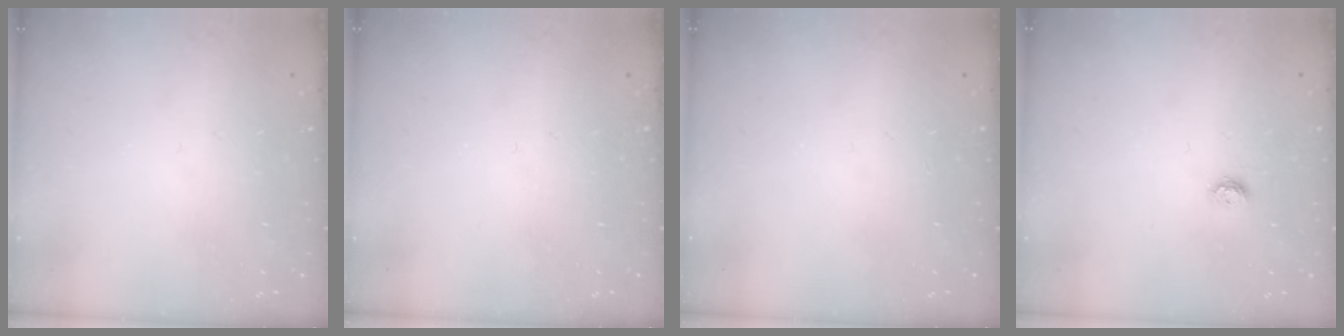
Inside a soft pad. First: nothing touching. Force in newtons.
{"total": 0.0}
{"total": 0.0}
{"total": 4.6, "press": 4.6, "slide": 0.5}